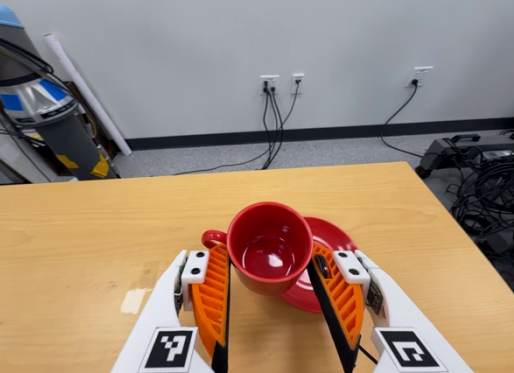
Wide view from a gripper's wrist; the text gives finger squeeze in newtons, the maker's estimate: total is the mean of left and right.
{"total": 2.6, "left": 2.2, "right": 3.0}